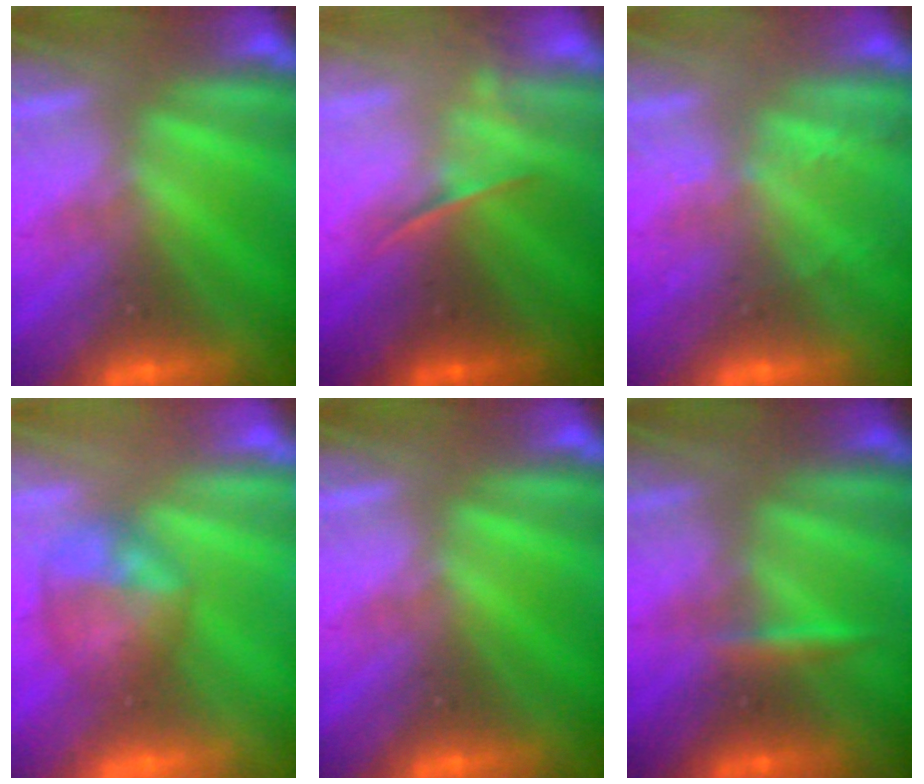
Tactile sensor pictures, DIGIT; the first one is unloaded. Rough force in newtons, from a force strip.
{"total": 1.9}
{"total": 2.1}
{"total": 5.8}
{"total": 0.0}
{"total": 2.4}